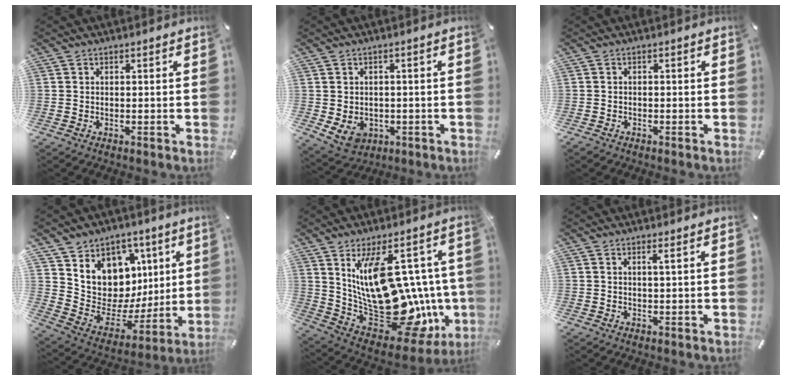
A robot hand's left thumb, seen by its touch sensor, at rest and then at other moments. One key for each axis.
{"total": 5.6, "fx": -1.1, "fy": 4.9, "fz": 2.5, "tx": -0.049, "ty": 0.002, "tz": -0.020}
{"total": 0.9, "fx": -0.7, "fy": 0.5, "fz": 0.4, "tx": -0.008, "ty": 0.001, "tz": -0.015}
{"total": 11.9, "fx": 4.3, "fy": 10.9, "fz": 2.4, "tx": -0.029, "ty": -0.063, "tz": 0.096}
{"total": 27.2, "fx": 2.5, "fy": 13.9, "fz": 23.3, "tx": -0.416, "ty": -0.050, "tz": 0.065}
{"total": 1.5, "fx": 0.7, "fy": 0.0, "fz": 1.4, "tx": -0.027, "ty": -0.001, "tz": 0.012}